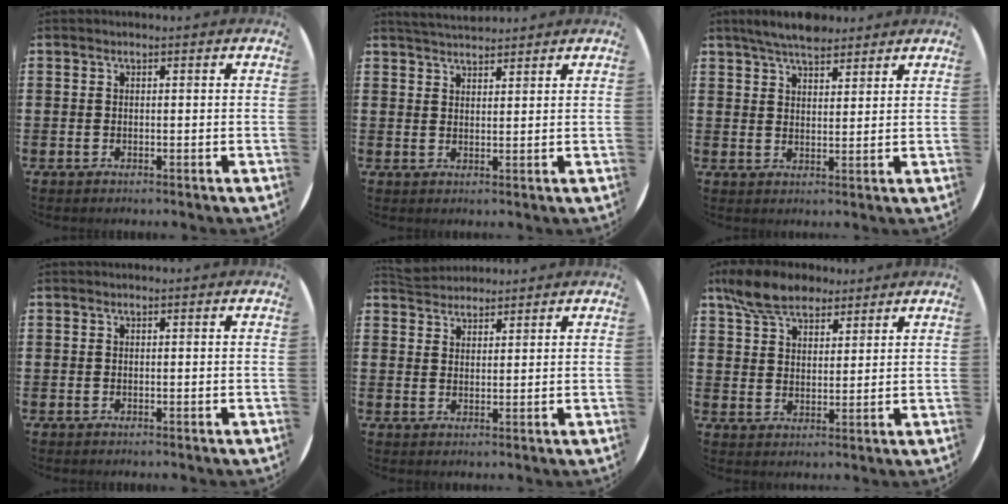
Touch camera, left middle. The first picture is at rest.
{"total": 3.4, "force": [3.3, 0.3, 0.4], "torque": [-0.014, -0.007, 0.063]}
{"total": 5.2, "force": [4.6, 1.4, 1.8], "torque": [-0.037, -0.012, 0.083]}
{"total": 0.0}
{"total": 3.0, "force": [2.9, 0.6, -0.2], "torque": [-0.002, -0.003, 0.056]}
{"total": 7.2, "force": [5.9, 3.3, 2.4], "torque": [-0.068, -0.002, 0.112]}